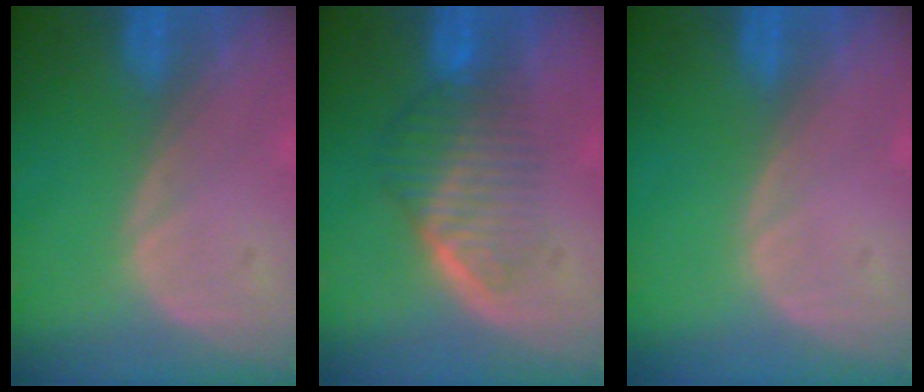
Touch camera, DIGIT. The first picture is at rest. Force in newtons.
{"total": 6.4, "press": 5.9, "slide": 2.6}
{"total": 0.0}